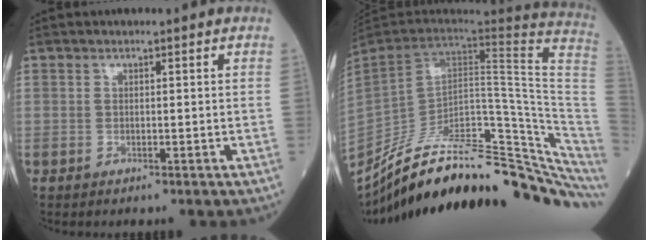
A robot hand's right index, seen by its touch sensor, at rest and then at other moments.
{"total": 34.7, "force": [-27.6, 6.4, 20.1], "torque": [-0.225, -0.020, -0.389]}